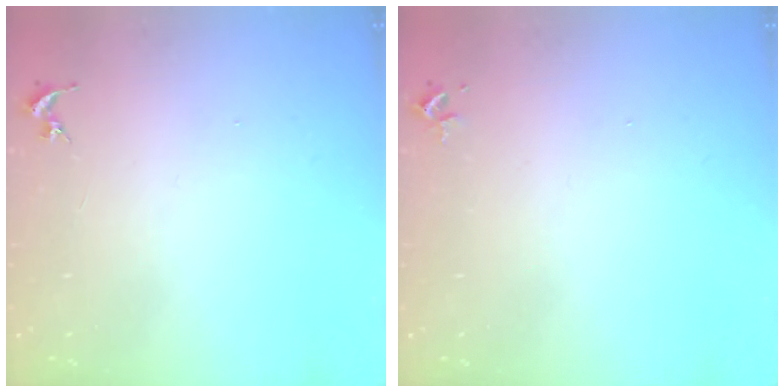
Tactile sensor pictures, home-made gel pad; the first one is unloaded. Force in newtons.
{"total": 2.4, "press": 2.4, "slide": 0.3}